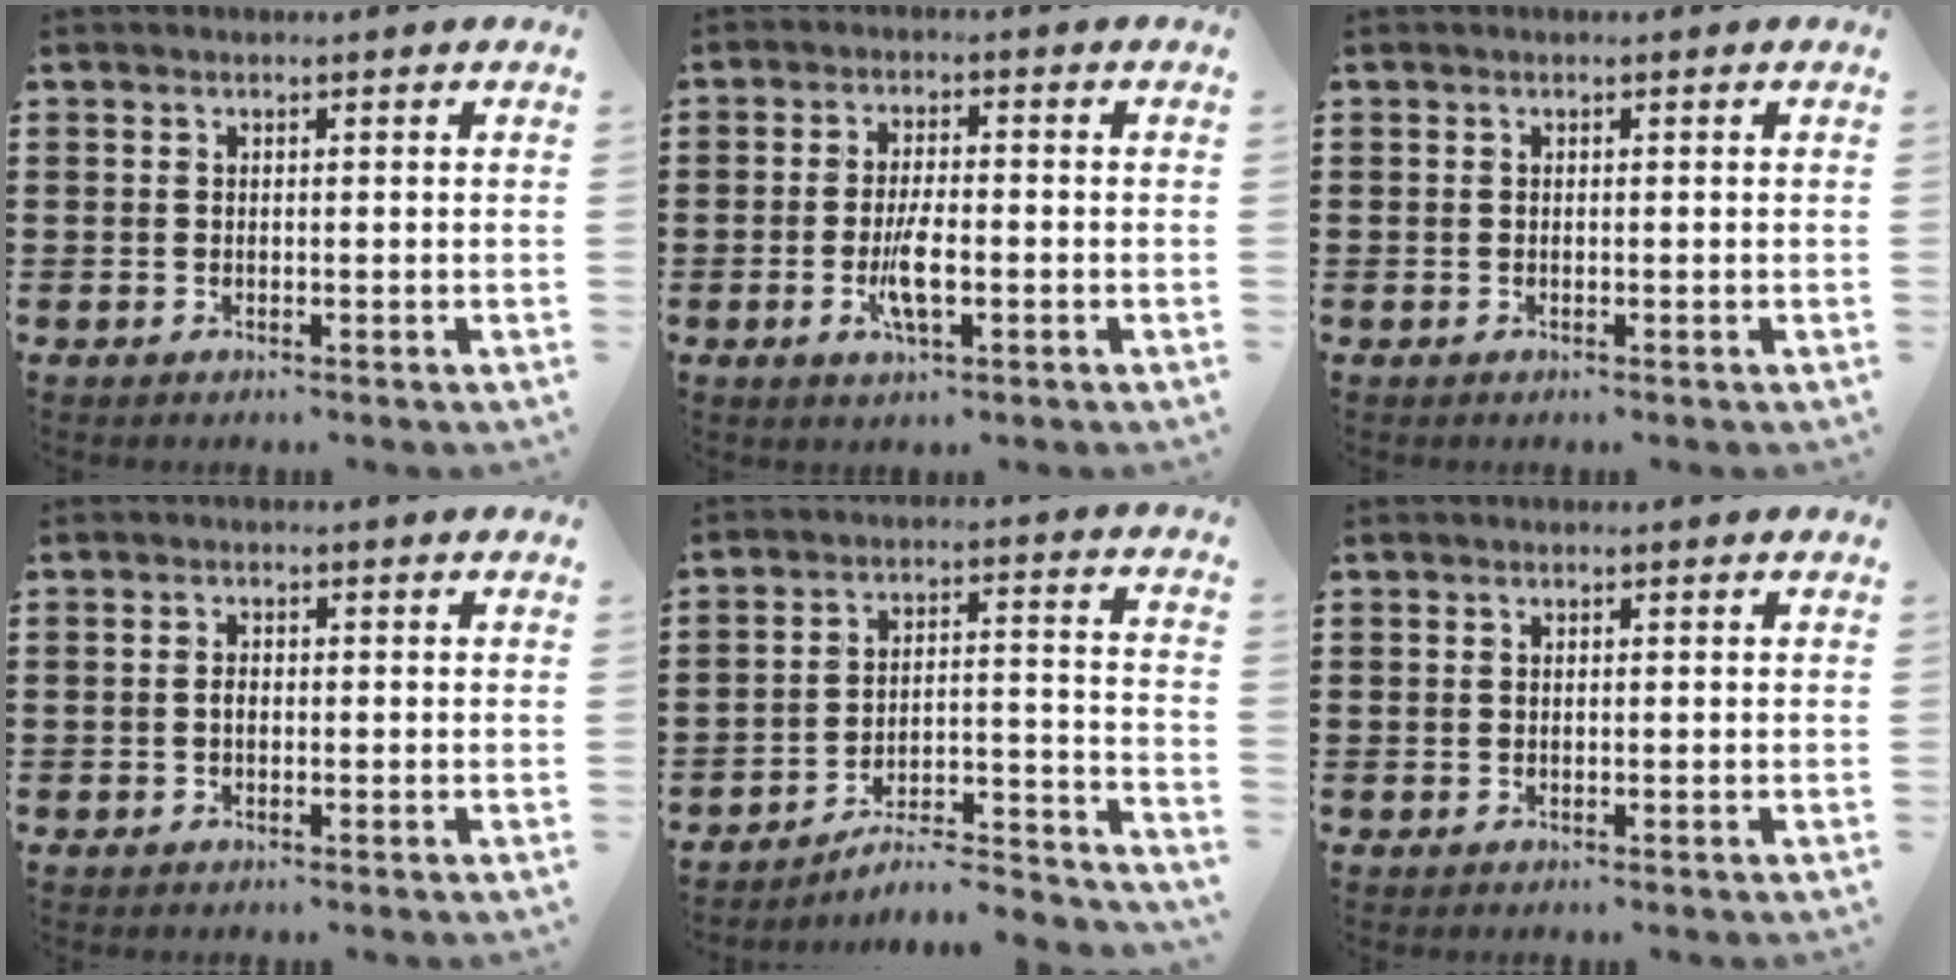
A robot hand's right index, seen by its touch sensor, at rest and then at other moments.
{"total": 5.3, "force": [-1.6, 1.4, 4.9], "torque": [-0.103, -0.007, -0.033]}
{"total": 0.0}
{"total": 1.1, "force": [-0.3, 0.6, 0.9], "torque": [-0.019, 0.000, -0.006]}
{"total": 5.4, "force": [-4.8, 1.2, 2.1], "torque": [-0.036, -0.008, -0.097]}
{"total": 0.0}